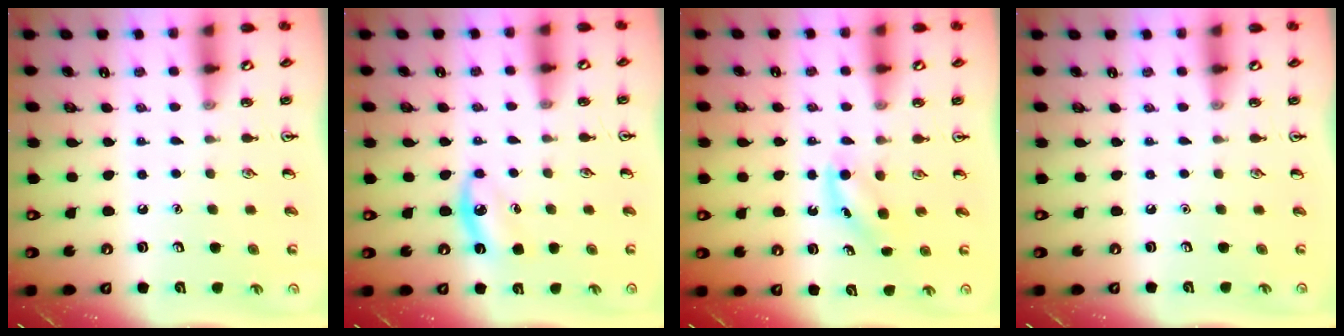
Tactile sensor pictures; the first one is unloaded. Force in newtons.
{"total": 6.0, "press": 5.6, "slide": 2.0}
{"total": 4.2, "press": 3.9, "slide": 1.4}
{"total": 0.0}